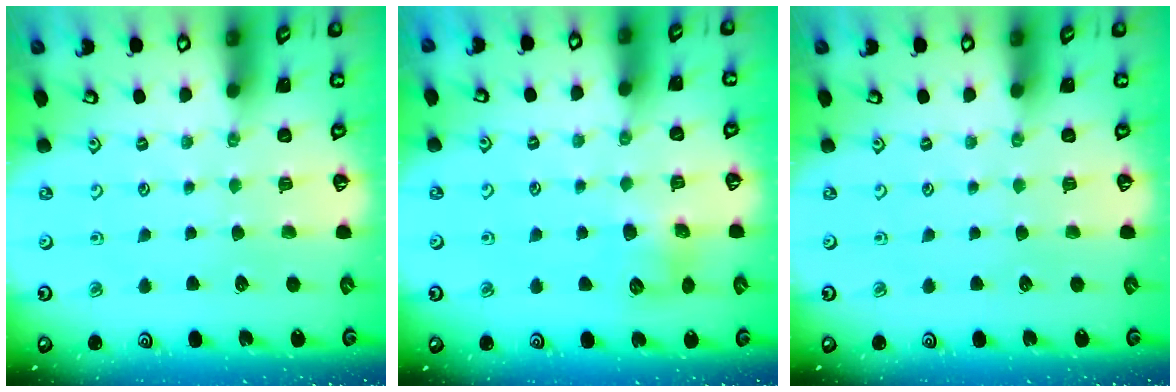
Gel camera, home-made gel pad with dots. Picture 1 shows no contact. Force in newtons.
{"total": 6.5, "press": 6.5, "slide": 0.5}
{"total": 0.0}